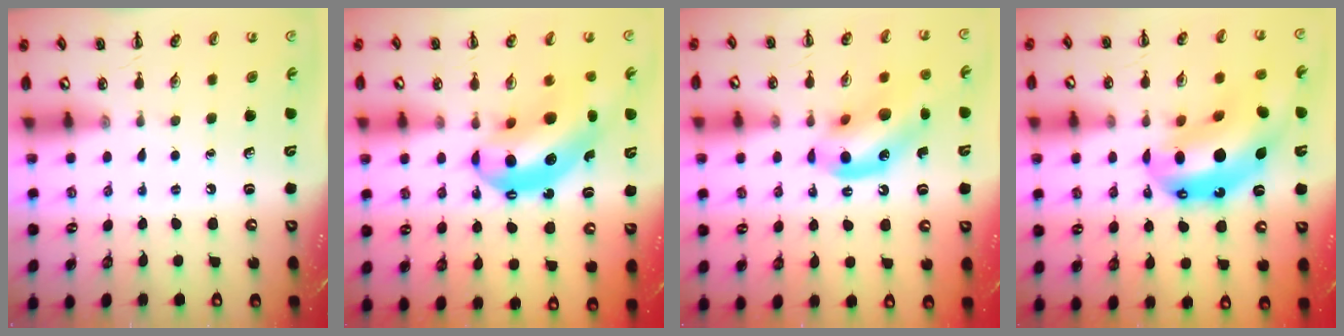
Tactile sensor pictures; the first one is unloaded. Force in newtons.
{"total": 15.0, "press": 14.4, "slide": 4.2}
{"total": 13.7, "press": 13.2, "slide": 3.8}
{"total": 18.0, "press": 17.3, "slide": 5.0}